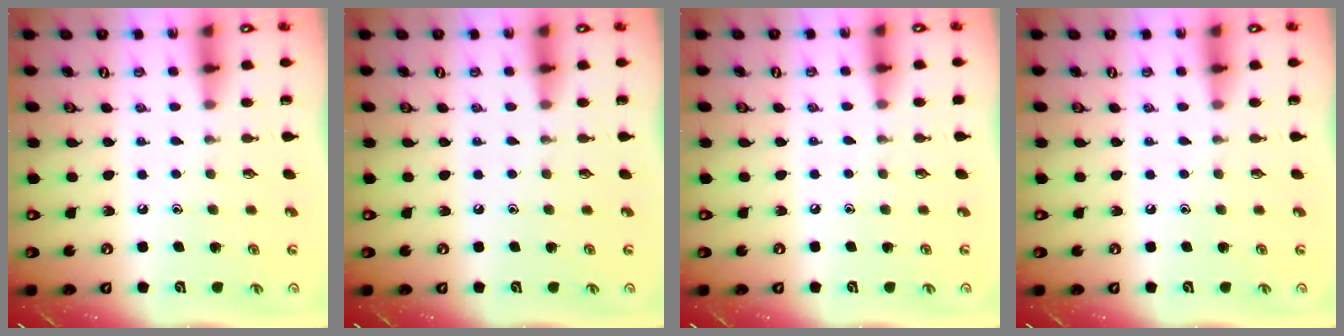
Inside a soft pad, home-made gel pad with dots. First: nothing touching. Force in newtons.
{"total": 0.0}
{"total": 1.0, "press": 1.0, "slide": 0.2}
{"total": 0.0}